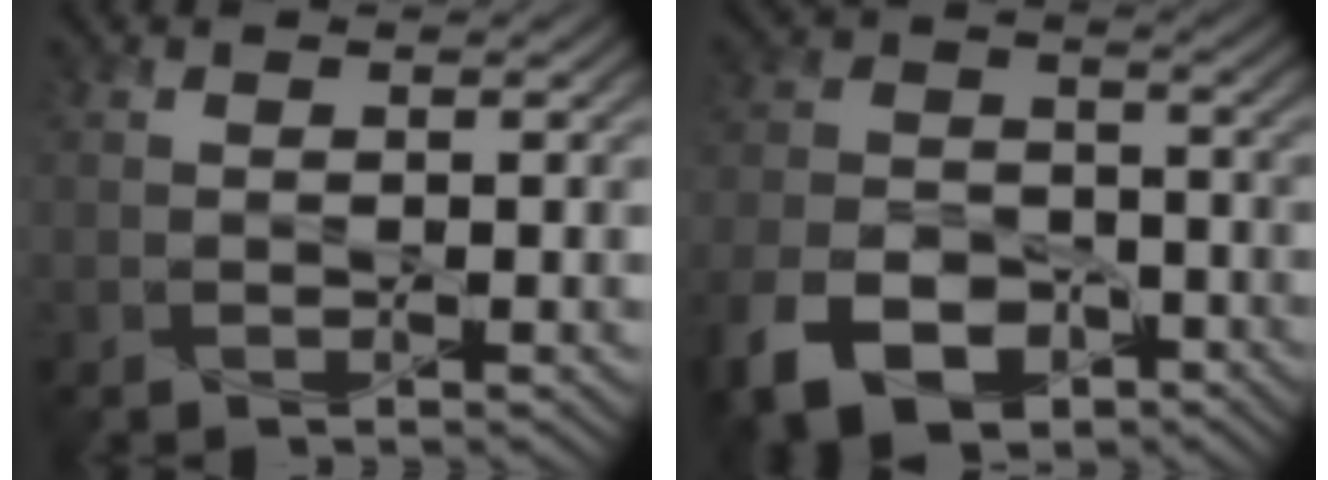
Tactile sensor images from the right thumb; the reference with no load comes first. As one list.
[{"total": 11.3, "force": [-6.7, 6.8, 6.0], "torque": [-0.139, -0.022, -0.133]}]